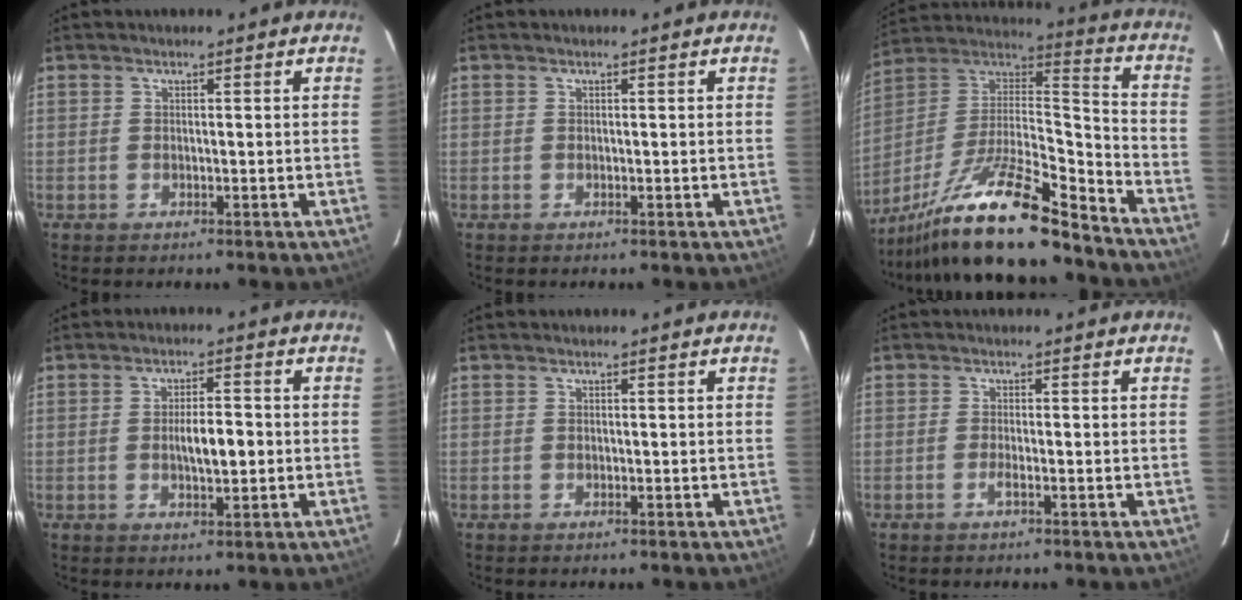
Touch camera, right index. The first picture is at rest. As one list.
[{"total": 0.0}, {"total": 22.3, "force": [-17.3, 3.0, 13.7], "torque": [-0.254, 0.000, -0.311]}, {"total": 5.3, "force": [-0.5, 1.5, 5.1], "torque": [-0.091, 0.004, -0.006]}, {"total": 0.0}, {"total": 1.3, "force": [-0.7, 0.0, 1.1], "torque": [-0.024, 0.000, -0.013]}]